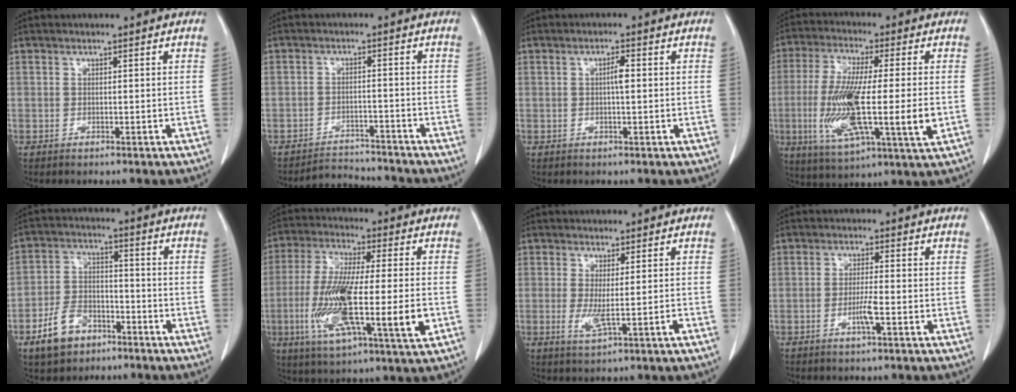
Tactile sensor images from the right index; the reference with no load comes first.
{"total": 5.1, "force": [-5.0, 1.2, -0.6], "torque": [0.012, 0.008, -0.080]}
{"total": 1.9, "force": [0.1, 0.3, 1.9], "torque": [-0.034, 0.003, 0.001]}
{"total": 16.9, "force": [-2.6, 2.2, 16.6], "torque": [-0.324, -0.022, -0.046]}
{"total": 8.5, "force": [-5.1, 5.3, 4.3], "torque": [-0.096, 0.010, -0.087]}
{"total": 17.9, "force": [-3.9, 2.4, 17.4], "torque": [-0.326, -0.021, -0.065]}
{"total": 3.9, "force": [-0.8, 0.0, 3.8], "torque": [-0.073, -0.011, -0.007]}
{"total": 3.3, "force": [-1.3, 0.0, 3.0], "torque": [-0.060, -0.004, -0.025]}